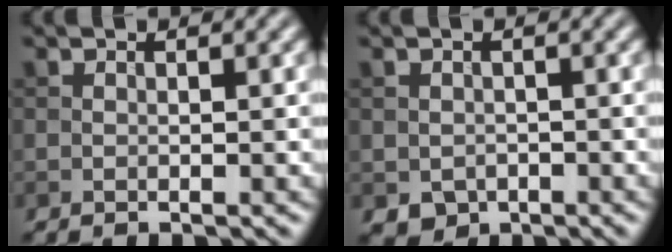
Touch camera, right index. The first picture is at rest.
{"total": 1.8, "force": [-0.7, 1.5, 0.6], "torque": [-0.011, -0.006, -0.012]}